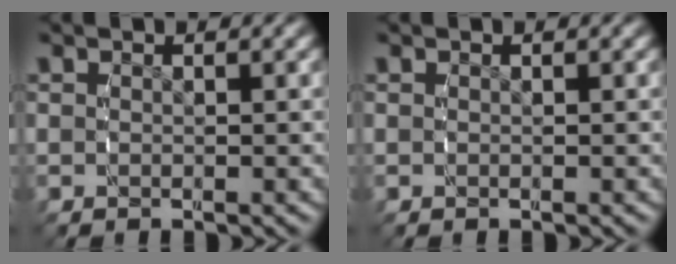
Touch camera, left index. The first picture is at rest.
{"total": 0.0}